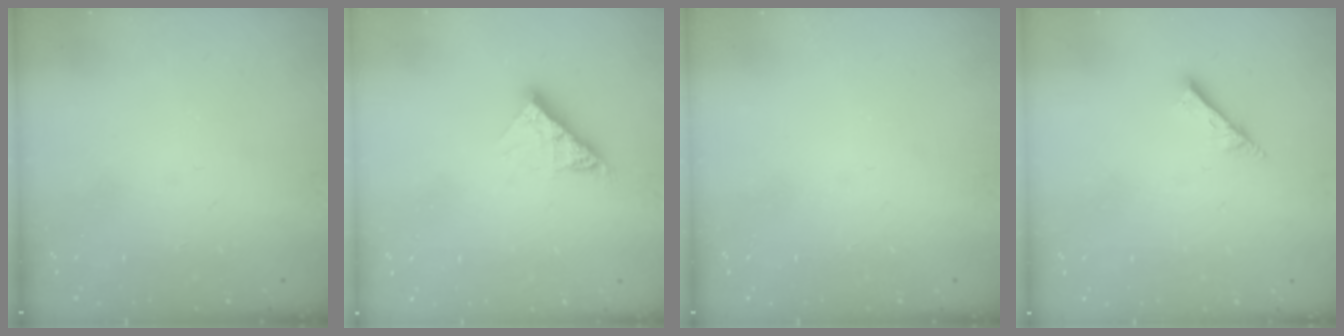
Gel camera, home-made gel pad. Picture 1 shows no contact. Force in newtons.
{"total": 8.6, "press": 8.5, "slide": 0.9}
{"total": 0.0}
{"total": 1.7, "press": 1.6, "slide": 0.1}